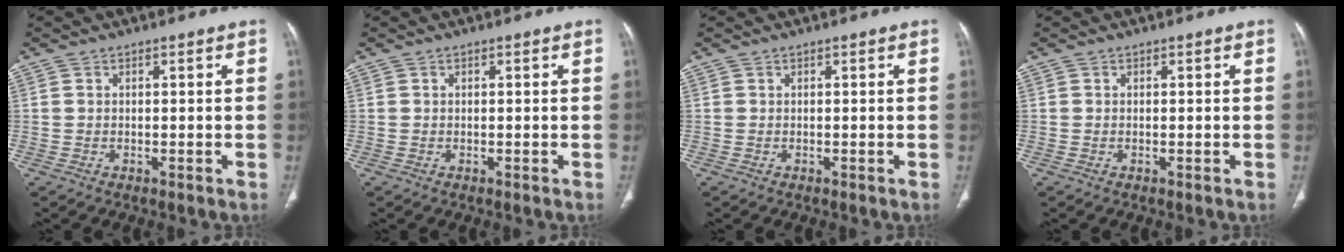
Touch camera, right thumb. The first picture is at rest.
{"total": 0.0}
{"total": 0.0}
{"total": 0.0}